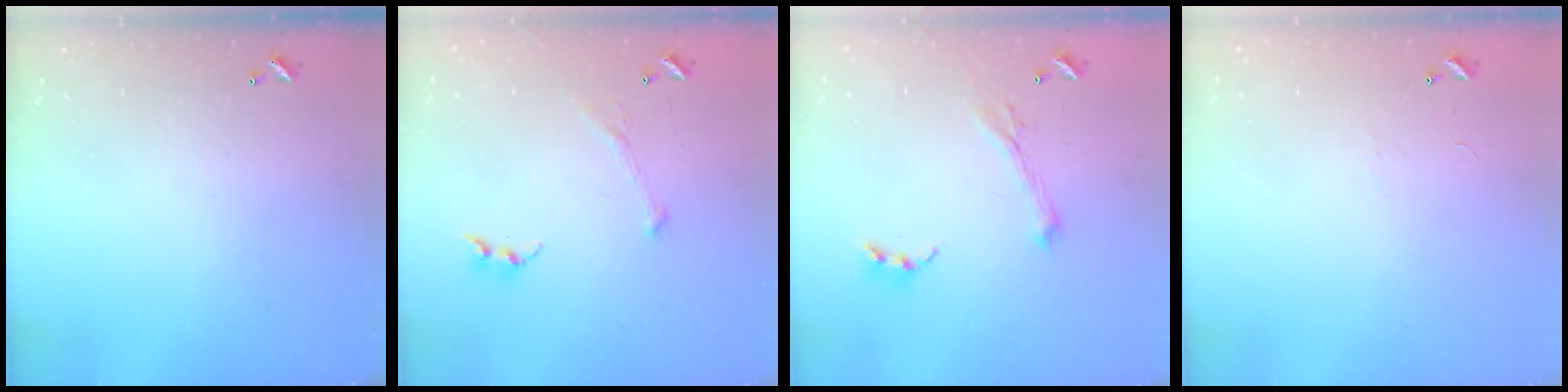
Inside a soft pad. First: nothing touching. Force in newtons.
{"total": 3.8, "press": 3.7, "slide": 0.9}
{"total": 1.1, "press": 0.6, "slide": 0.9}
{"total": 6.9, "press": 6.9, "slide": 0.9}